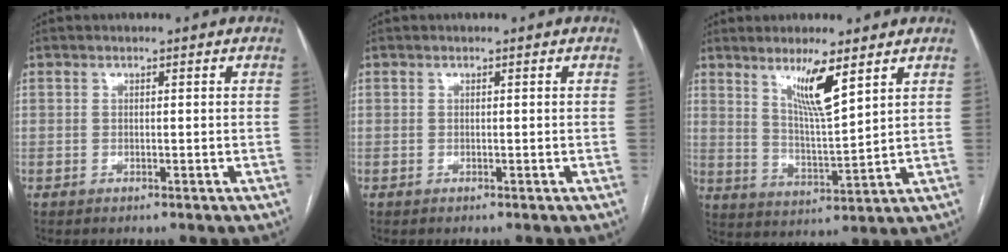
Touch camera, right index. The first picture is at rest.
{"total": 0.0}
{"total": 8.0, "force": [4.8, 0.3, 6.3], "torque": [-0.116, -0.016, 0.091]}